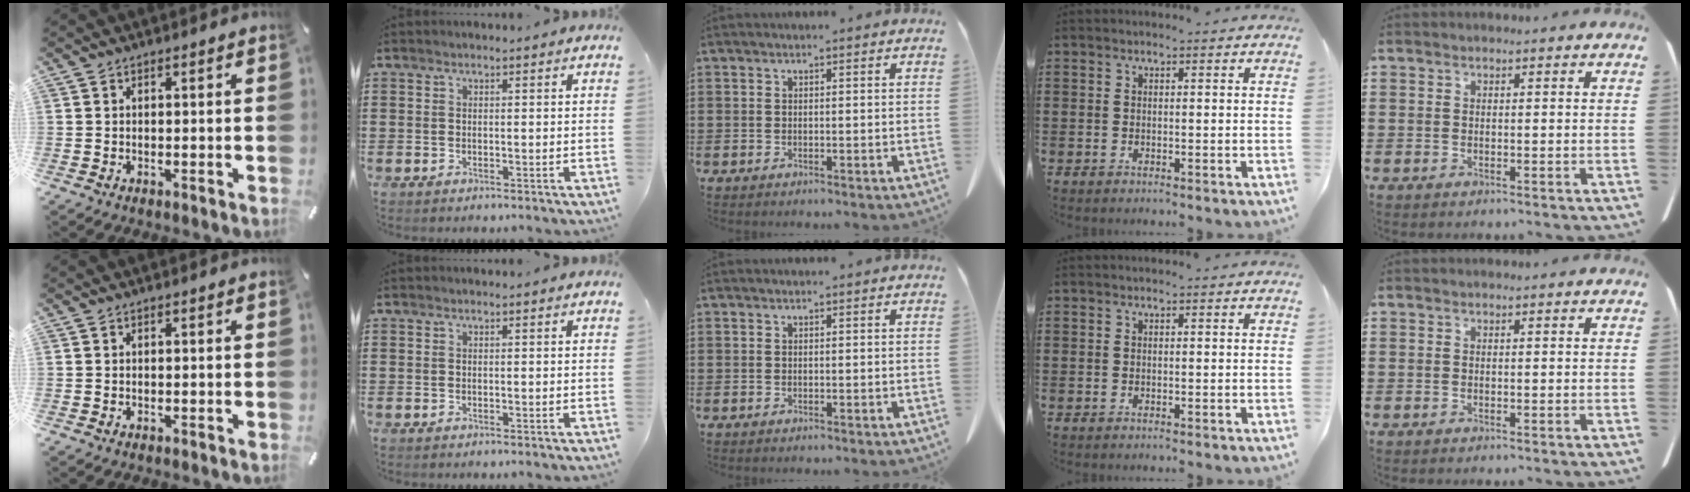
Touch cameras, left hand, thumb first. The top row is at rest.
{}